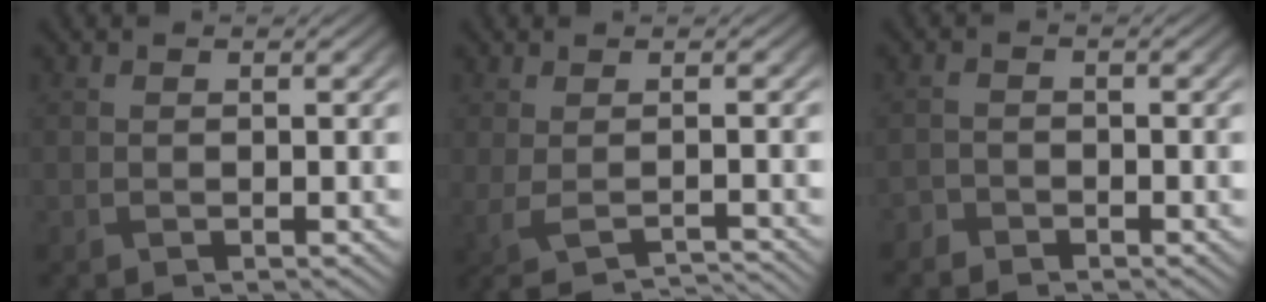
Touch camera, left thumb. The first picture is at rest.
{"total": 3.8, "force": [-1.6, 0.7, 3.4], "torque": [-0.058, -0.005, -0.024]}
{"total": 1.6, "force": [-1.5, 0.6, 0.1], "torque": [-0.003, 0.000, -0.033]}